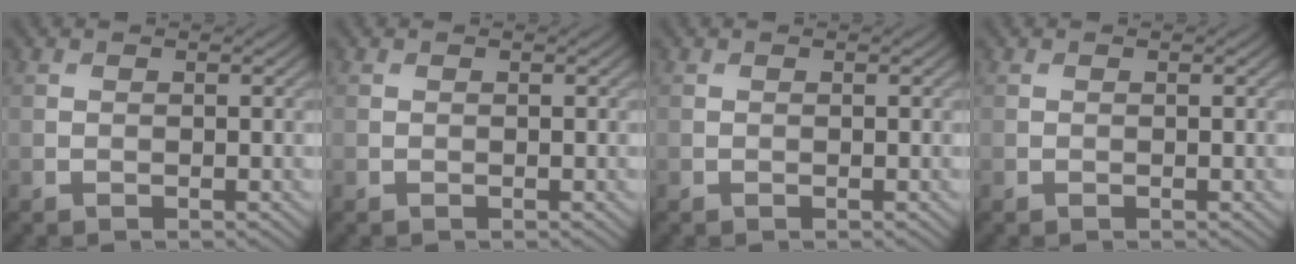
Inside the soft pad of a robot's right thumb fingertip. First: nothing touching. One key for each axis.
{"total": 0.0}
{"total": 0.0}
{"total": 0.0}